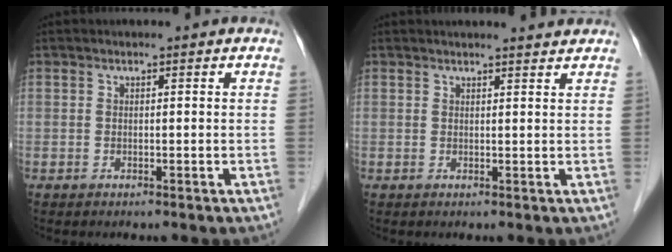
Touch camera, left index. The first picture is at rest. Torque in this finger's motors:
{"motor_torque": [0.44, -0.28, 0.07, -0.01]}